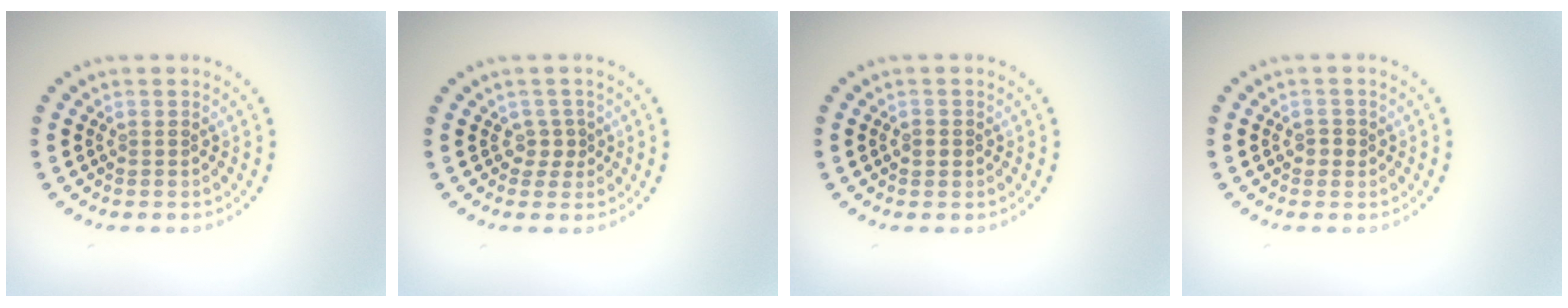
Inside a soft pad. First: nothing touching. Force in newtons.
{"total": 1.3, "press": 1.0, "slide": 0.9}
{"total": 1.0, "press": 0.9, "slide": 0.4}
{"total": 1.0, "press": 1.0, "slide": 0.3}